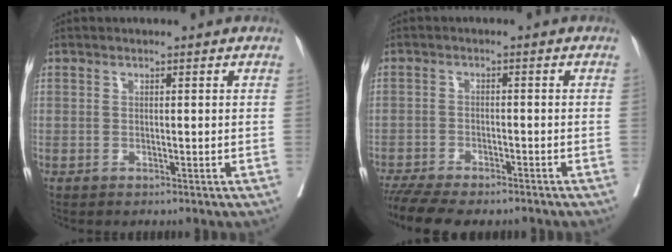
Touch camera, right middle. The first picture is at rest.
{"total": 10.9, "force": [-9.4, 2.4, 5.0], "torque": [-0.077, -0.006, -0.143]}